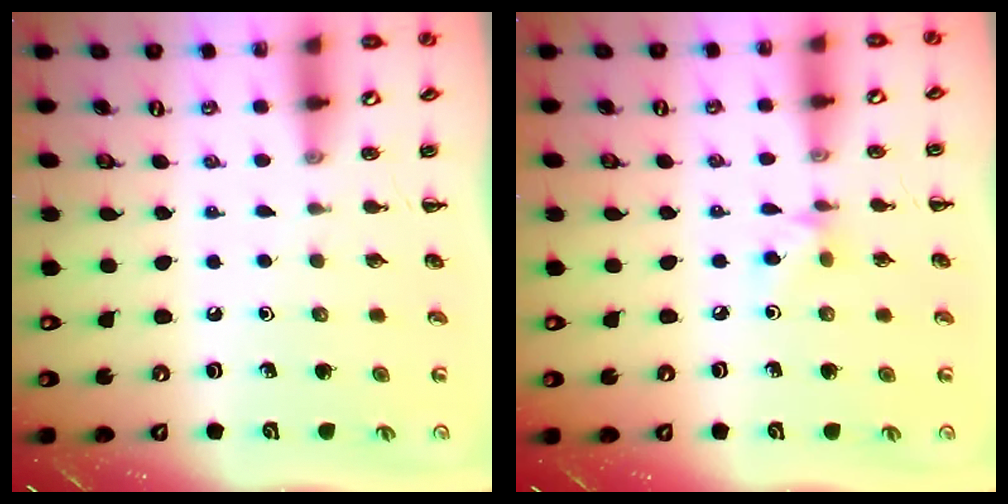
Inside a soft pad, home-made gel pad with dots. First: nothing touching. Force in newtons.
{"total": 5.0, "press": 4.8, "slide": 1.4}